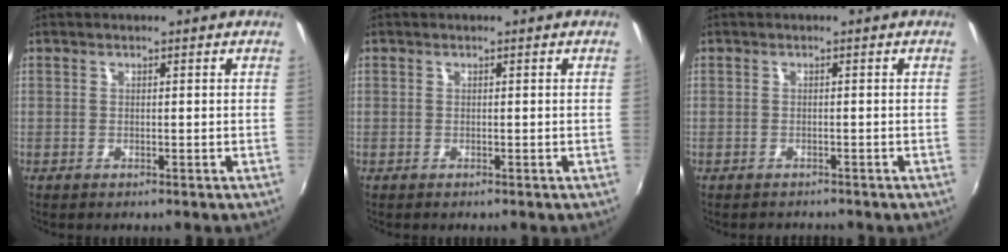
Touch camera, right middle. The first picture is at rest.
{"total": 0.0}
{"total": 1.4, "force": [-1.3, 0.5, 0.0], "torque": [-0.004, 0.000, -0.019]}